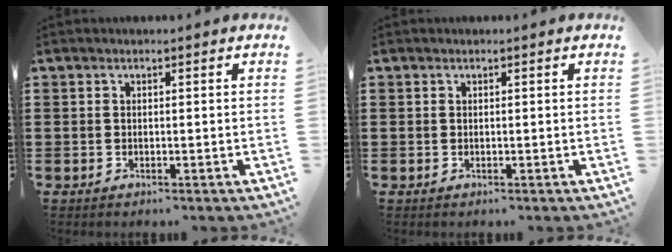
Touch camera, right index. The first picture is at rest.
{"total": 0.0}